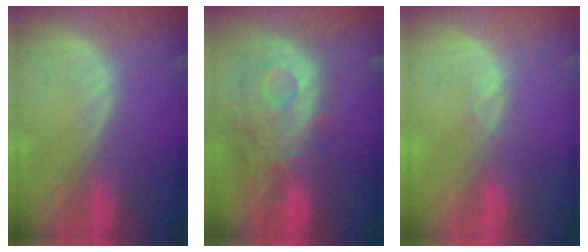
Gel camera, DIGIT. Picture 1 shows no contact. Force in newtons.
{"total": 11.6, "press": 10.5, "slide": 4.9}
{"total": 0.7, "press": 0.7, "slide": 0.2}